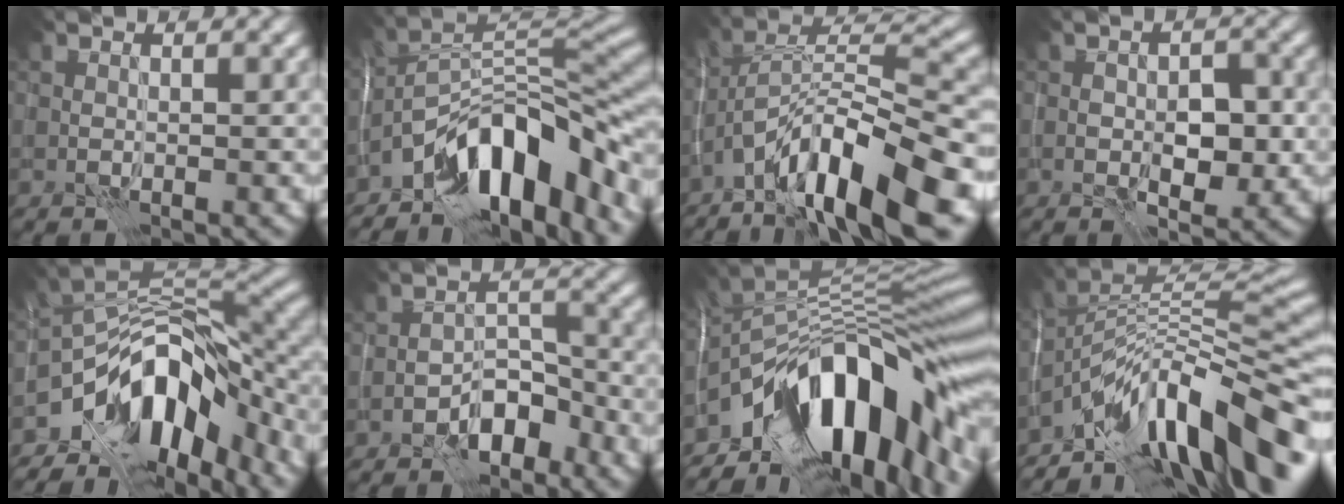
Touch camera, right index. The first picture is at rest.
{"total": 12.2, "force": [-7.3, 4.8, 8.5], "torque": [-0.114, 0.014, -0.141]}
{"total": 13.1, "force": [-8.4, 3.4, 9.5], "torque": [-0.156, 0.018, -0.154]}
{"total": 4.3, "force": [-0.9, 2.4, 3.4], "torque": [-0.047, -0.001, -0.012]}
{"total": 11.6, "force": [-6.4, 6.4, 7.3], "torque": [-0.105, 0.014, -0.118]}
{"total": 4.2, "force": [-2.8, 2.0, 2.4], "torque": [-0.028, 0.013, -0.048]}
{"total": 16.0, "force": [-6.8, 8.4, 11.8], "torque": [-0.168, 0.019, -0.124]}
{"total": 12.9, "force": [-7.4, 4.3, 9.6], "torque": [-0.151, 0.037, -0.125]}